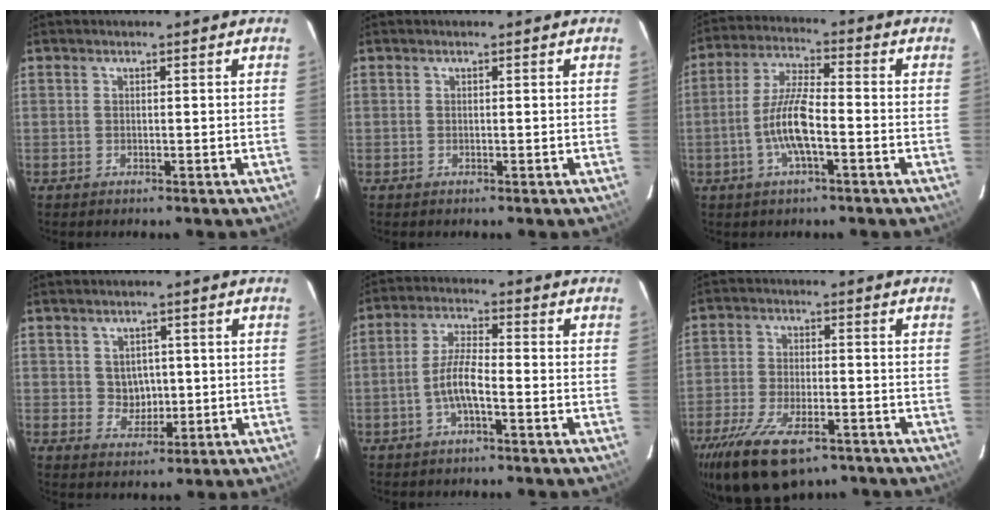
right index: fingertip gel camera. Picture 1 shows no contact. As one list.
[{"total": 0.0}, {"total": 9.1, "force": [-2.9, 1.9, 8.4], "torque": [-0.172, 0.003, -0.057]}, {"total": 4.0, "force": [0.5, 3.7, 1.4], "torque": [-0.024, 0.008, 0.015]}, {"total": 5.5, "force": [-2.3, 1.0, 4.9], "torque": [-0.104, 0.010, -0.044]}, {"total": 16.7, "force": [-11.1, 7.1, 10.3], "torque": [-0.224, -0.037, -0.187]}]